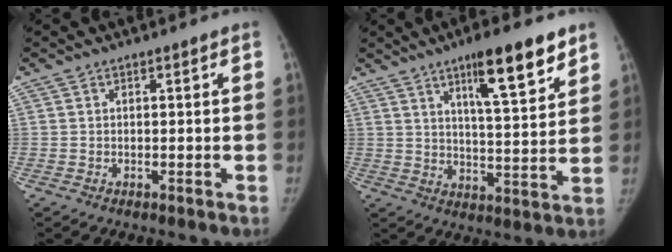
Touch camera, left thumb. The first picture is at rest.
{"total": 13.6, "force": [8.4, 2.9, 10.4], "torque": [-0.139, -0.041, 0.131]}